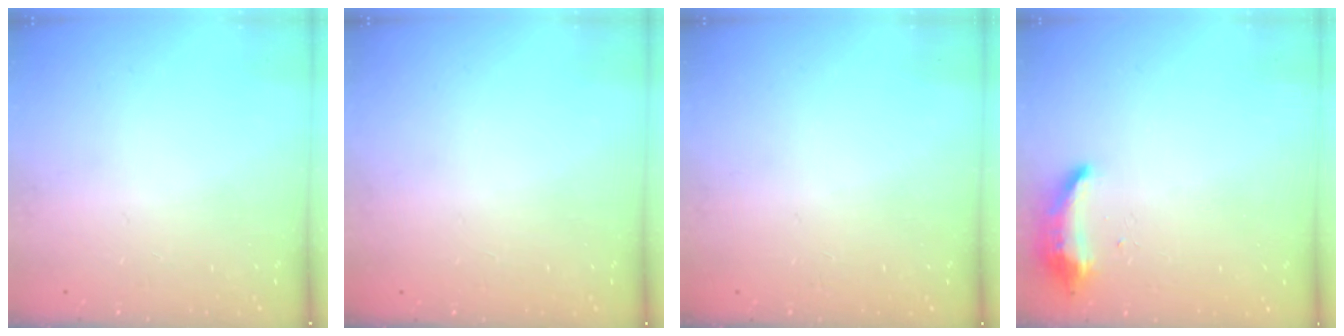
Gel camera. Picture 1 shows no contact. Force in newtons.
{"total": 0.0}
{"total": 0.0}
{"total": 8.2, "press": 8.2, "slide": 0.5}